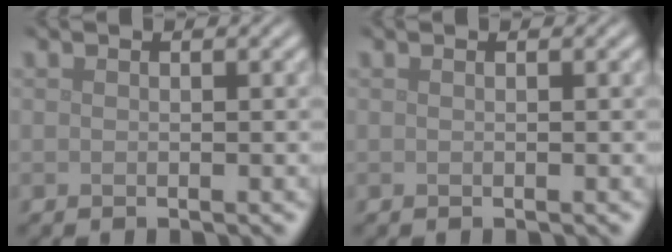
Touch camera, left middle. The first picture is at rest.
{"total": 0.0}